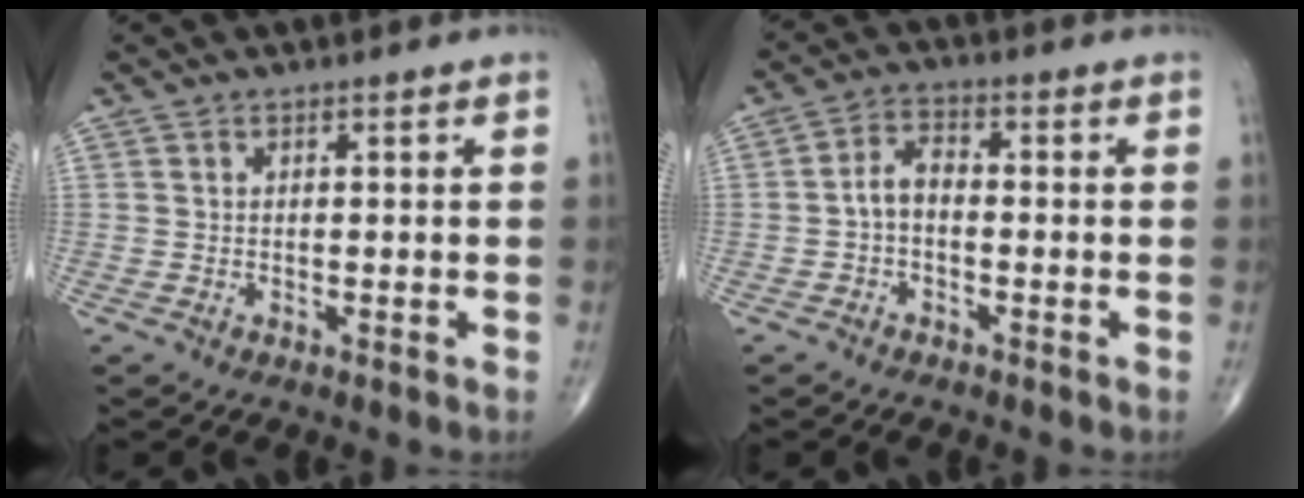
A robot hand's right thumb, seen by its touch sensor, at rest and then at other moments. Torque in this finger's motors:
{"motor_torque": [0.01, 0.01, 0.46, 0.00, 0.13]}